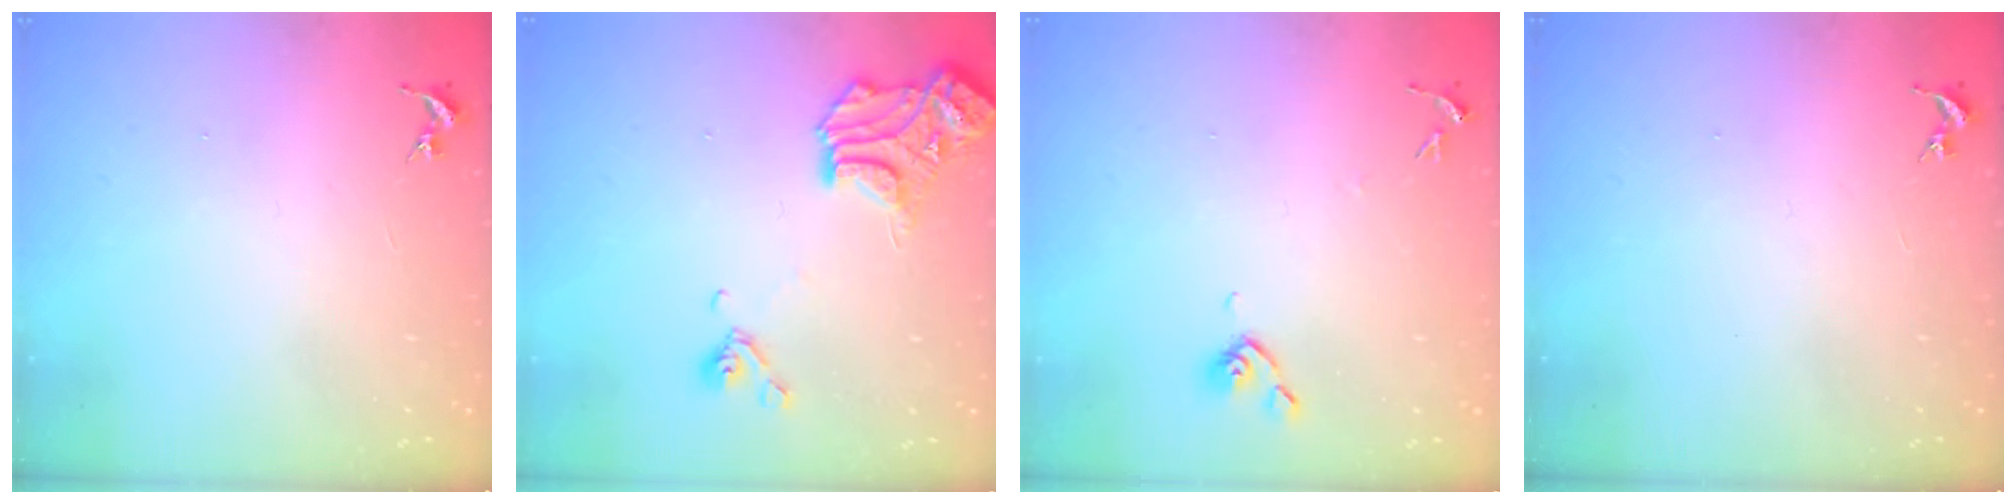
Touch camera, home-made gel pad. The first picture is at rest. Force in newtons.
{"total": 14.9, "press": 14.8, "slide": 1.2}
{"total": 5.8, "press": 5.8, "slide": 0.7}
{"total": 0.0}